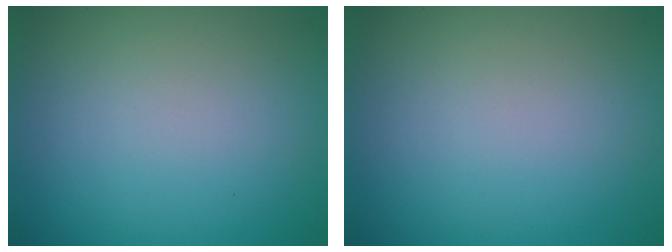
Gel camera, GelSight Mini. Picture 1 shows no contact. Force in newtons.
{"total": 0.0}